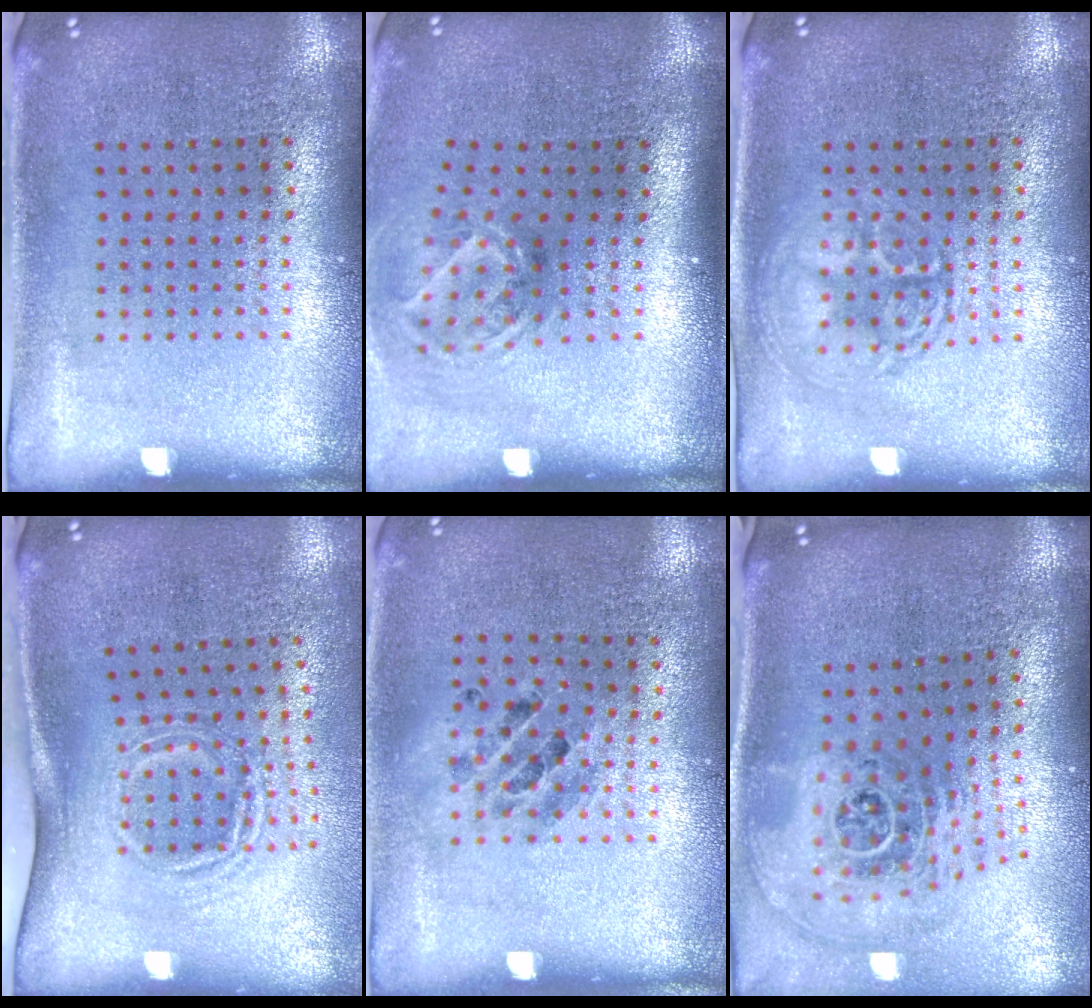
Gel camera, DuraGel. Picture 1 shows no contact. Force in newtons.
{"total": 1.9, "press": 1.3, "slide": 1.5}
{"total": 2.7, "press": 2.7, "slide": 0.3}
{"total": 1.8, "press": 1.1, "slide": 1.4}
{"total": 0.9, "press": 0.9, "slide": 0.3}
{"total": 2.8, "press": 1.8, "slide": 2.1}